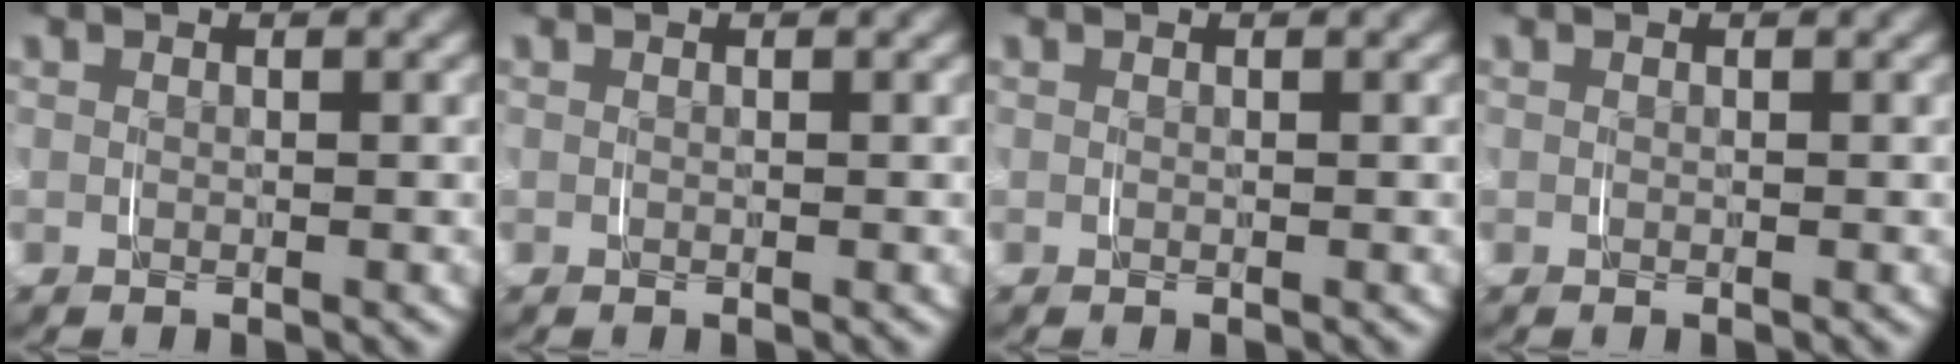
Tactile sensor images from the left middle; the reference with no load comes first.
{"total": 0.0}
{"total": 0.0}
{"total": 0.0}